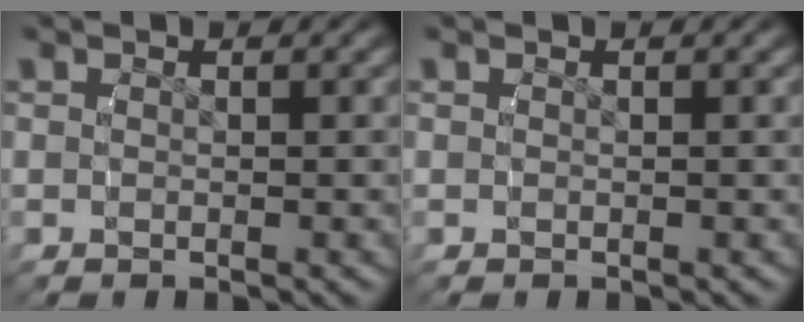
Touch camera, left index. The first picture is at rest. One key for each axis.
{"total": 0.0}